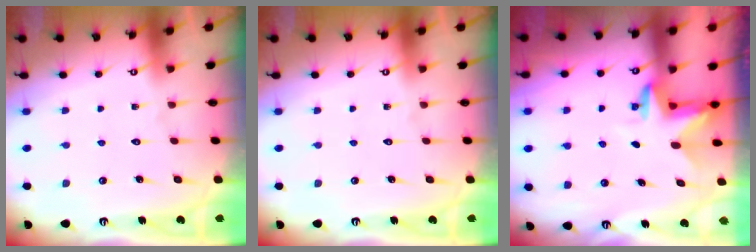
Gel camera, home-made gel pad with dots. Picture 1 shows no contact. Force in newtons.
{"total": 0.0}
{"total": 3.4, "press": 3.4, "slide": 0.2}